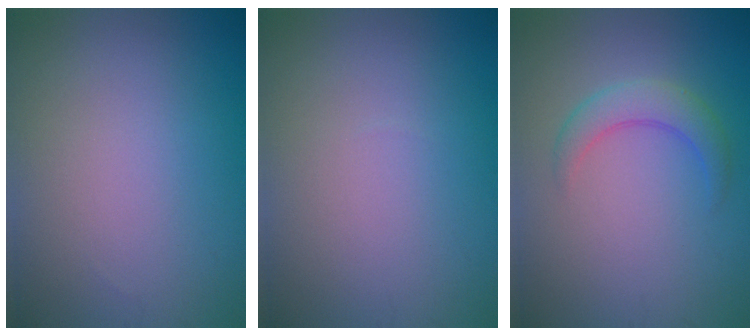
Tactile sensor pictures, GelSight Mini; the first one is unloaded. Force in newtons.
{"total": 0.0}
{"total": 2.8, "press": 2.7, "slide": 0.2}